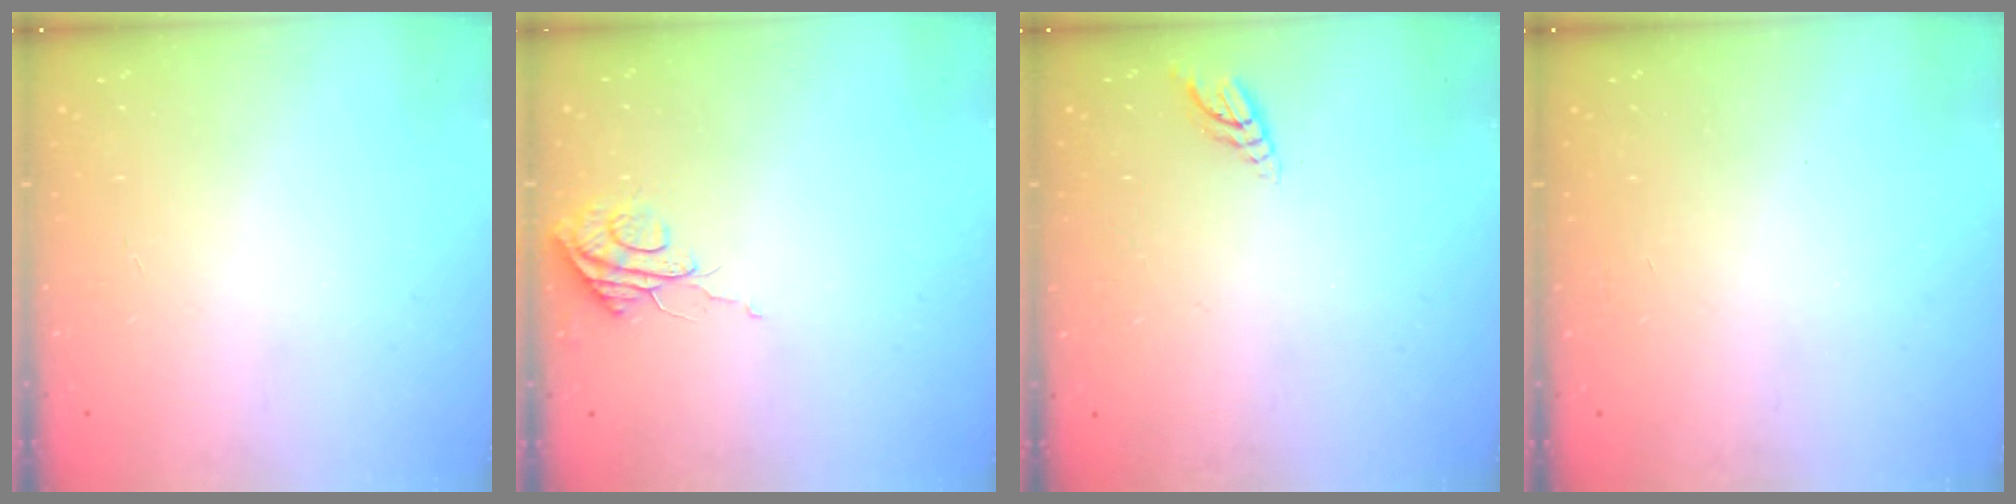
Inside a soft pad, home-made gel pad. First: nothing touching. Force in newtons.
{"total": 6.5, "press": 6.5, "slide": 0.4}
{"total": 4.3, "press": 4.3, "slide": 0.3}
{"total": 0.0}